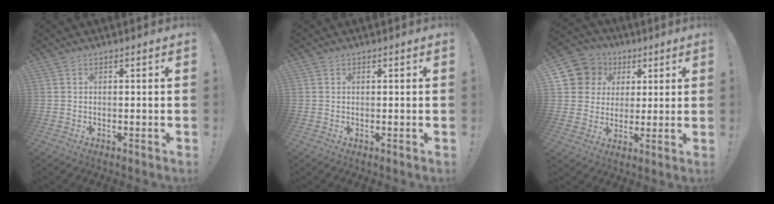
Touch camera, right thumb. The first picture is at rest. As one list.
[{"total": 0.0}, {"total": 10.8, "force": [3.7, 9.7, 2.8], "torque": [-0.042, -0.016, 0.080]}]